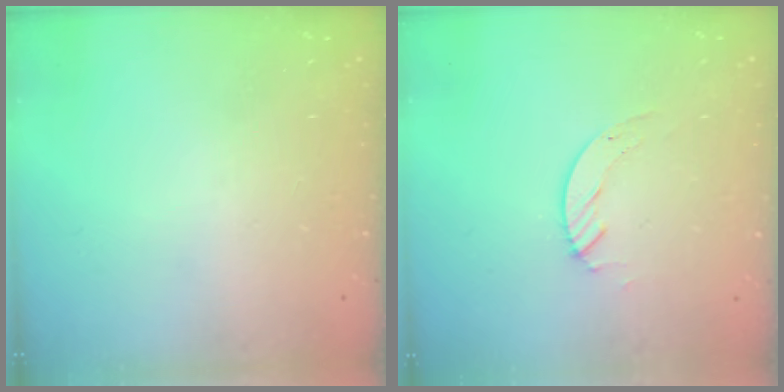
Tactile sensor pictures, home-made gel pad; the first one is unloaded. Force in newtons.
{"total": 2.7, "press": 2.7, "slide": 0.2}